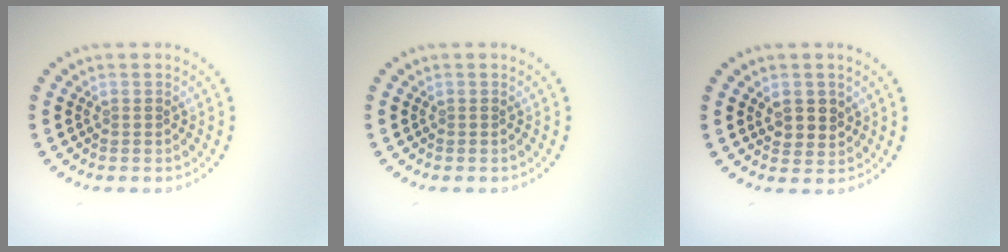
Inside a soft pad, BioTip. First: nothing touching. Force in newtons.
{"total": 0.0}
{"total": 2.2, "press": 2.1, "slide": 0.7}